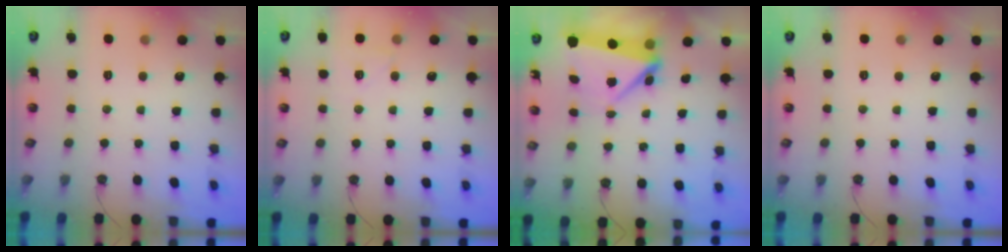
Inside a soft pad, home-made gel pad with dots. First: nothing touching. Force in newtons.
{"total": 5.1, "press": 4.5, "slide": 2.3}
{"total": 6.9, "press": 5.8, "slide": 3.7}
{"total": 0.0}